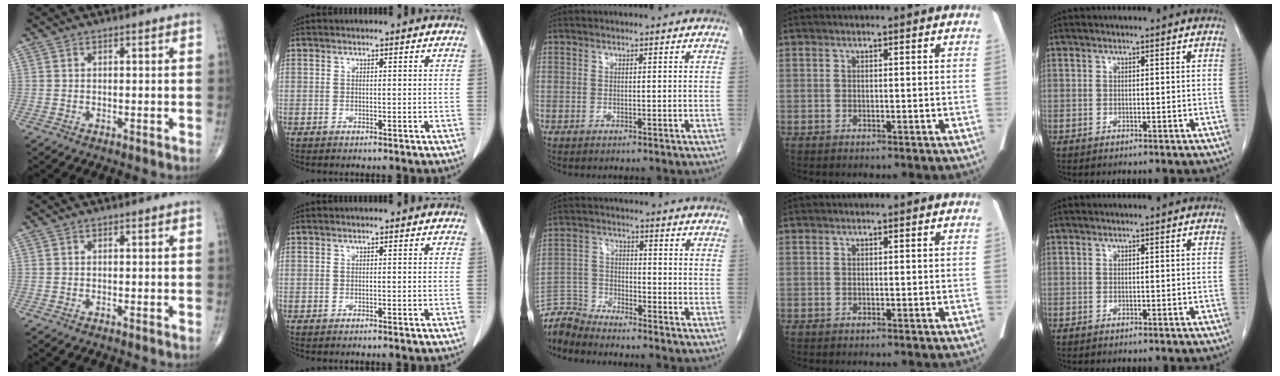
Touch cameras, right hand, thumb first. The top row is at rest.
{"index": {"total": 0.6, "force": [-0.5, -0.1, 0.2], "torque": [0.000, 0.000, -0.008]}, "middle": {"total": 5.8, "force": [-5.7, -0.3, -0.8], "torque": [0.014, 0.002, -0.111]}}